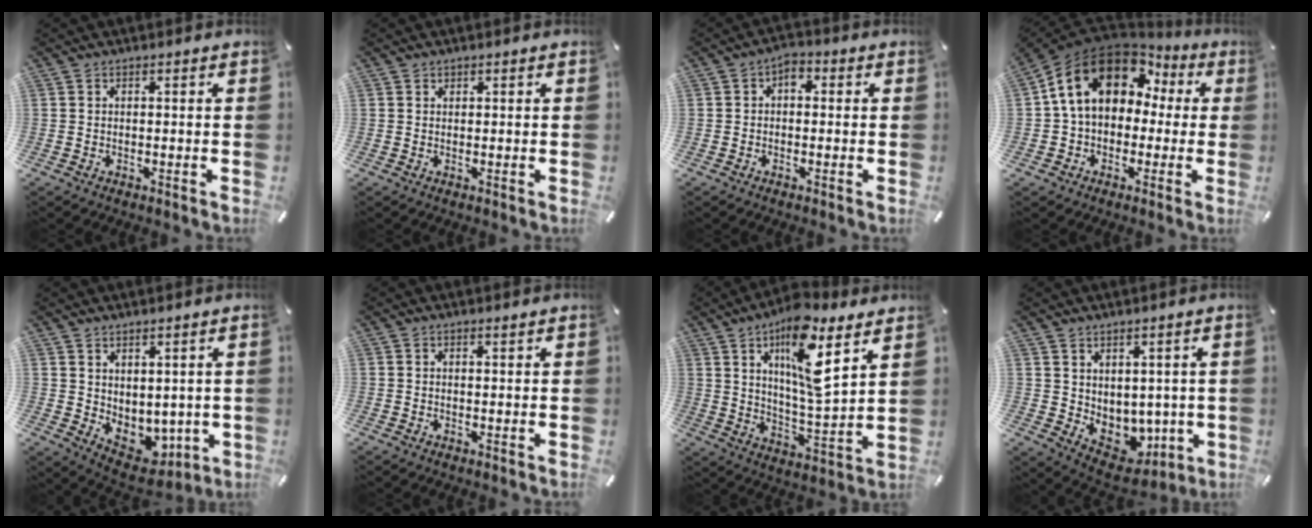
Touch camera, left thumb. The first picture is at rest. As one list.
[{"total": 0.6, "force": [0.4, 0.4, 0.0], "torque": [0.002, 0.002, 0.008]}, {"total": 2.9, "force": [-0.5, 2.0, 2.0], "torque": [-0.031, 0.010, -0.013]}, {"total": 15.4, "force": [5.0, 11.4, 9.2], "torque": [-0.193, -0.012, 0.085]}, {"total": 5.2, "force": [1.4, 4.7, 1.6], "torque": [-0.012, -0.031, 0.035]}, {"total": 0.6, "force": [0.5, 0.1, 0.4], "torque": [-0.008, -0.001, 0.009]}, {"total": 15.7, "force": [8.9, 4.7, 12.1], "torque": [-0.217, -0.040, 0.146]}, {"total": 7.0, "force": [2.0, 6.5, 1.6], "torque": [-0.019, -0.034, 0.049]}]